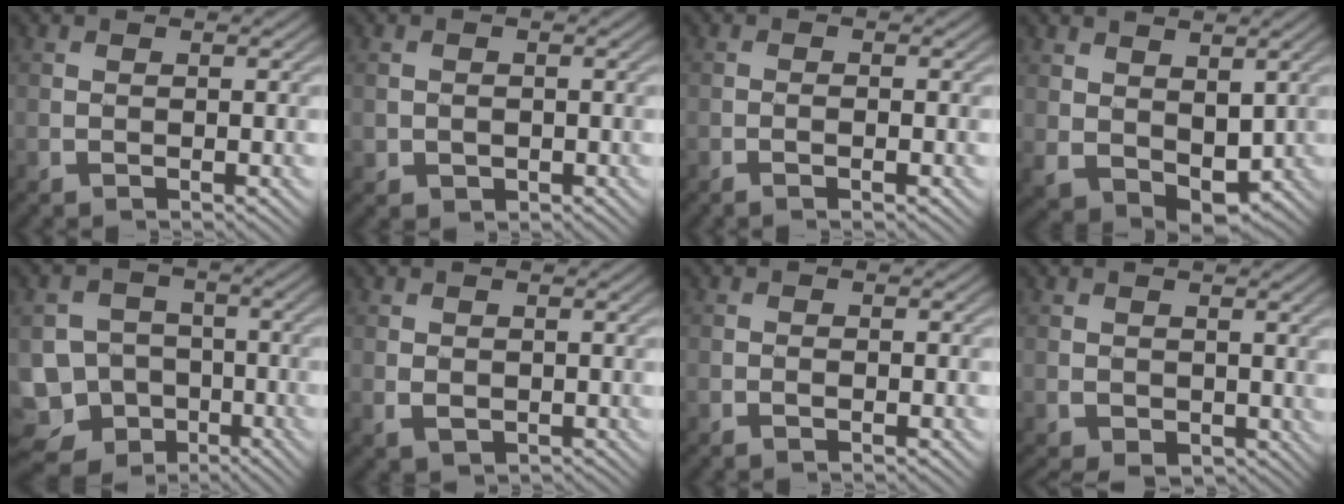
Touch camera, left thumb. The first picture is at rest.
{"total": 1.4, "force": [-0.4, 1.3, 0.4], "torque": [-0.007, -0.004, -0.008]}
{"total": 1.4, "force": [-0.7, 0.1, 1.2], "torque": [-0.021, 0.005, -0.016]}
{"total": 5.9, "force": [0.7, 4.4, 3.8], "torque": [-0.089, -0.031, 0.028]}
{"total": 12.6, "force": [-6.7, 10.3, 3.0], "torque": [-0.101, -0.041, -0.120]}
{"total": 1.7, "force": [-0.1, 1.4, 0.9], "torque": [-0.023, -0.009, -0.002]}
{"total": 0.8, "force": [-0.3, 0.2, 0.7], "torque": [-0.015, 0.001, -0.007]}
{"total": 2.3, "force": [-0.1, 1.9, 1.2], "torque": [-0.033, -0.016, -0.001]}